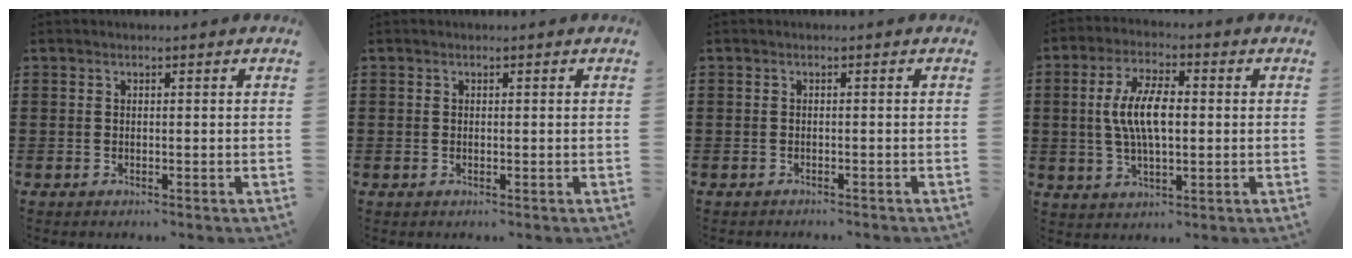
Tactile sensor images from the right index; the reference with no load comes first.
{"total": 0.0}
{"total": 0.6, "force": [-0.6, 0.1, 0.1], "torque": [-0.004, -0.001, -0.013]}
{"total": 8.1, "force": [0.4, 3.2, 7.5], "torque": [-0.161, 0.004, -0.001]}